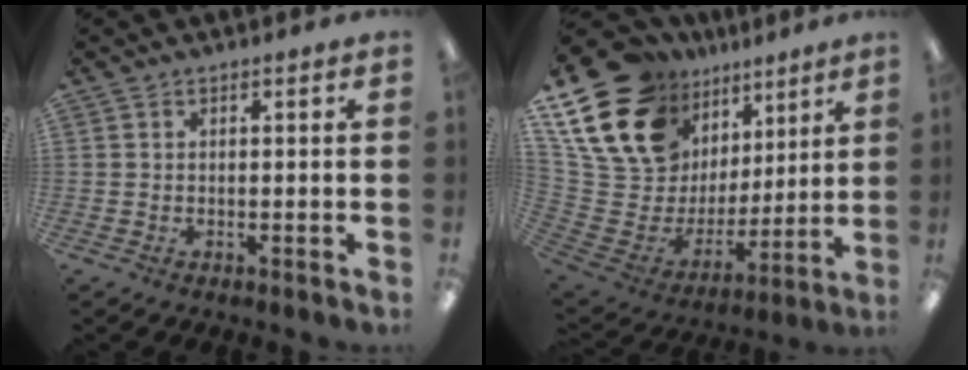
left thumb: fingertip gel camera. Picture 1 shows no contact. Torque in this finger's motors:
{"motor_torque": [2.50, 2.50, 1.33, -1.44, 0.38]}